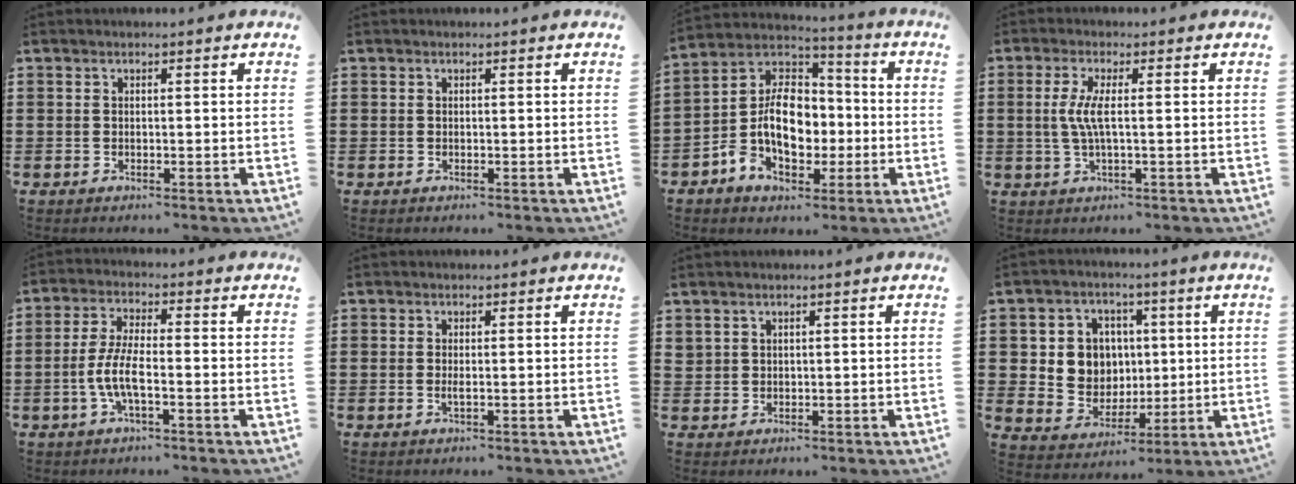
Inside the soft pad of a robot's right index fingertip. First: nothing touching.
{"total": 0.0}
{"total": 11.7, "force": [-2.3, 8.1, 8.1], "torque": [-0.169, 0.012, -0.044]}
{"total": 4.1, "force": [0.1, 0.3, 4.1], "torque": [-0.097, -0.012, -0.008]}
{"total": 5.8, "force": [-1.9, 1.5, 5.3], "torque": [-0.126, -0.010, -0.044]}
{"total": 0.9, "force": [-0.1, 0.1, 0.9], "torque": [-0.018, -0.004, 0.000]}
{"total": 1.4, "force": [1.1, 0.9, 0.1], "torque": [-0.005, 0.003, 0.022]}
{"total": 7.2, "force": [1.6, 6.8, 1.9], "torque": [-0.063, 0.011, 0.031]}